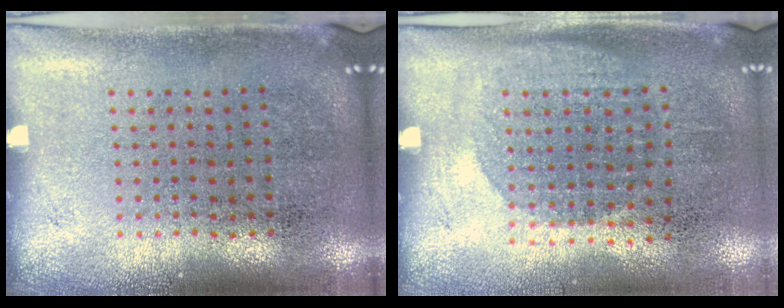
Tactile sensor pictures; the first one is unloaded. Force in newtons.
{"total": 1.1, "press": 1.0, "slide": 0.5}